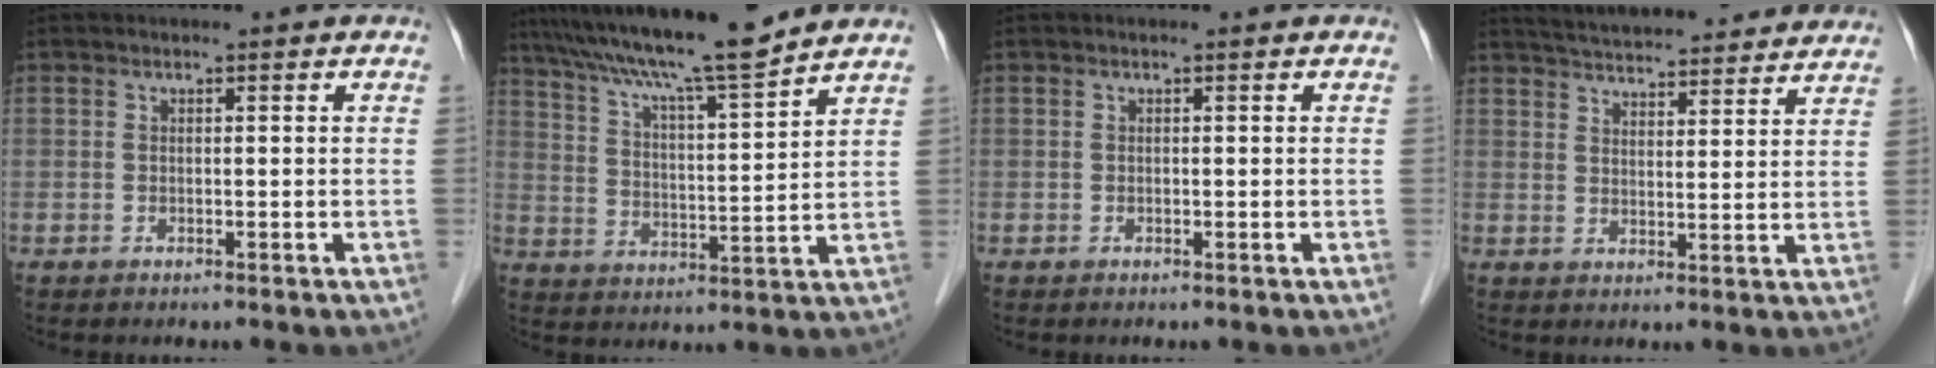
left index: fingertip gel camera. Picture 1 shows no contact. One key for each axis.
{"total": 14.8, "fx": 12.7, "fy": -0.4, "fz": 7.5, "tx": -0.133, "ty": 0.010, "tz": 0.207}
{"total": 0.0}
{"total": 19.5, "fx": 18.0, "fy": 3.2, "fz": 6.5, "tx": -0.098, "ty": 0.025, "tz": 0.239}